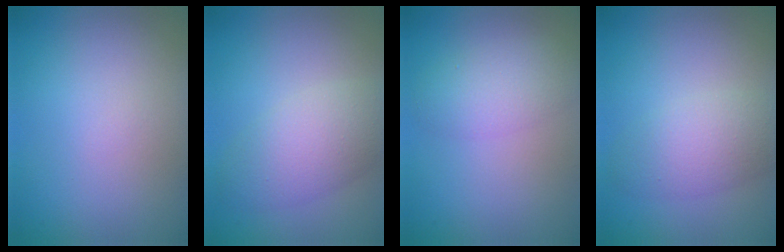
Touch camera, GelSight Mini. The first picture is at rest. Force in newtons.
{"total": 4.4, "press": 4.4, "slide": 0.3}
{"total": 3.0, "press": 3.0, "slide": 0.2}
{"total": 3.7, "press": 3.7, "slide": 0.2}